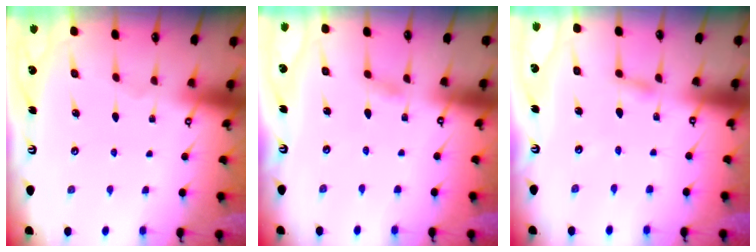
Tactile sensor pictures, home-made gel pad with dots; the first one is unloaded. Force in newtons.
{"total": 1.8, "press": 1.8, "slide": 0.2}
{"total": 2.4, "press": 2.4, "slide": 0.3}